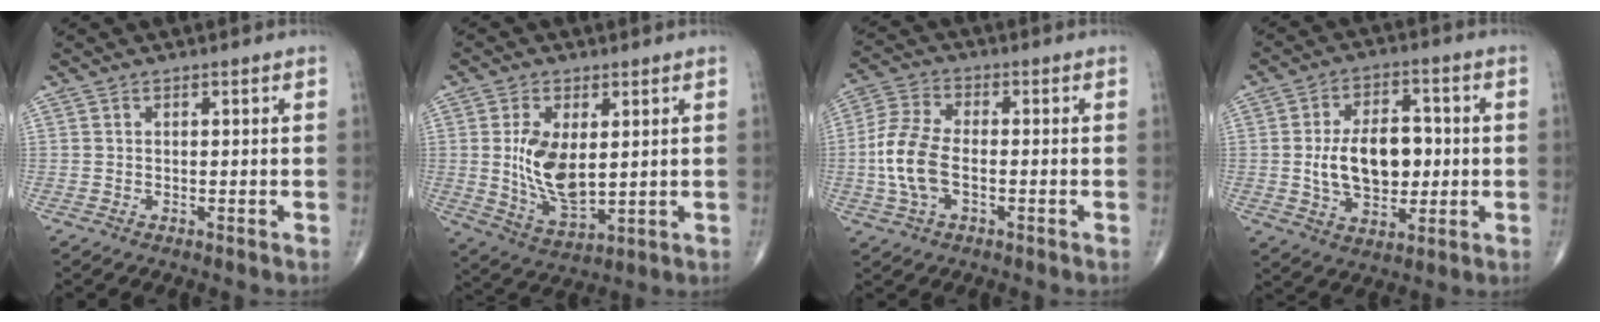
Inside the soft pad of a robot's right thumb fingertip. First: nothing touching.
{"total": 11.4, "force": [1.4, 6.0, 9.5], "torque": [-0.173, -0.021, 0.039]}
{"total": 10.0, "force": [-1.6, 5.4, 8.3], "torque": [-0.184, 0.018, -0.036]}
{"total": 13.4, "force": [-0.1, 8.3, 10.5], "torque": [-0.152, 0.010, 0.005]}